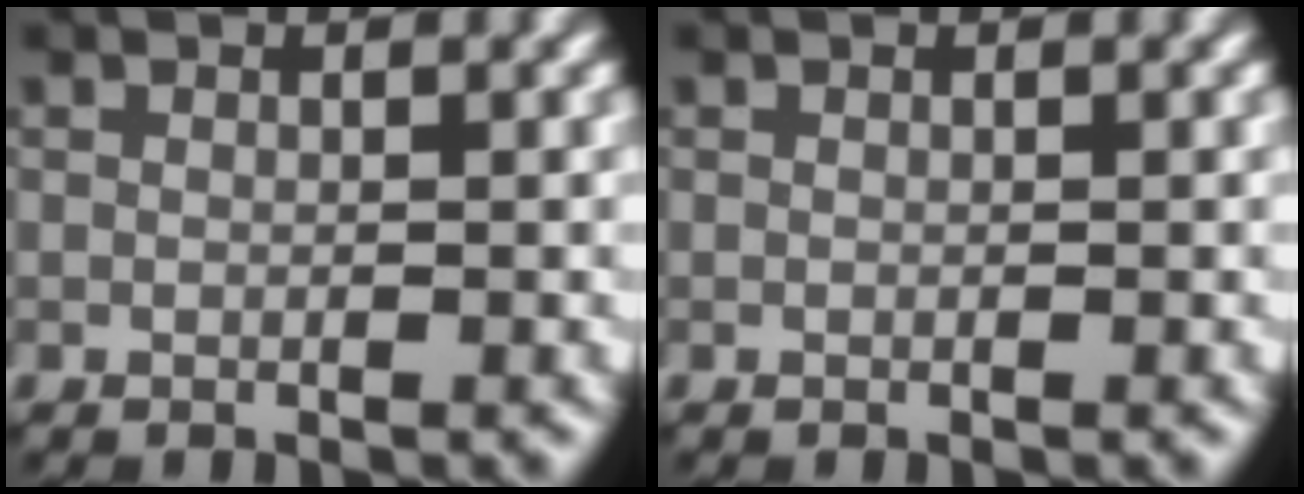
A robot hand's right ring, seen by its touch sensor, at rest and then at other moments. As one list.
[{"total": 0.0}]